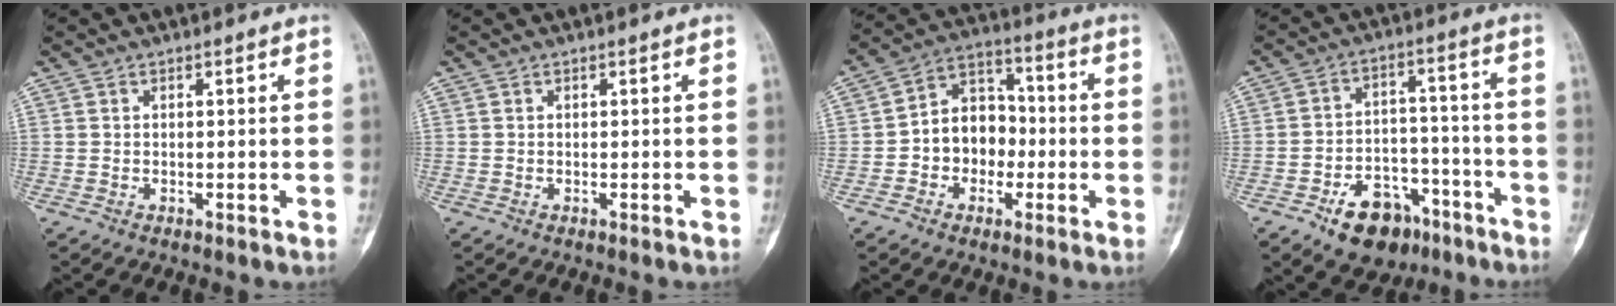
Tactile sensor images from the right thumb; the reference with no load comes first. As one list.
[{"total": 0.0}, {"total": 10.6, "force": [-1.7, 8.5, 6.2], "torque": [-0.055, 0.041, -0.040]}, {"total": 12.8, "force": [-7.8, 8.1, 6.1], "torque": [-0.060, 0.070, -0.112]}]